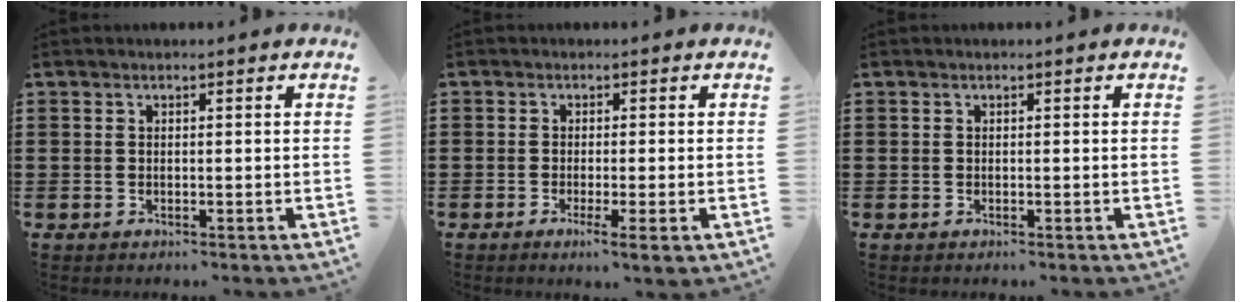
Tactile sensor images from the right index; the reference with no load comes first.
{"total": 2.6, "force": [-1.3, -0.1, 2.3], "torque": [-0.043, -0.013, -0.023]}
{"total": 0.0}